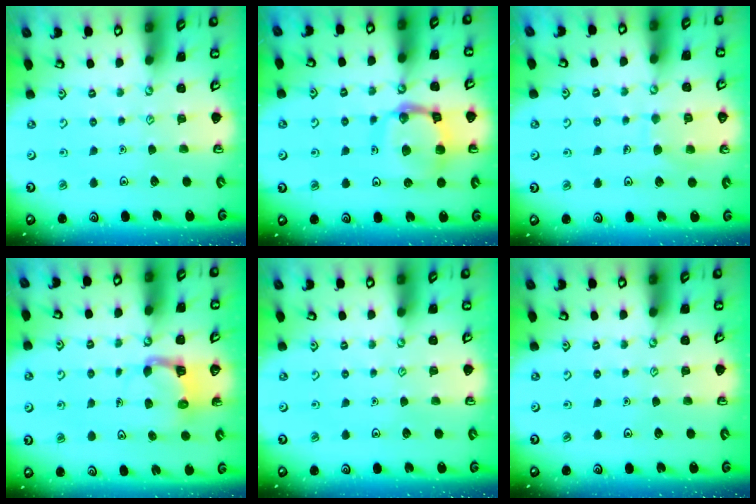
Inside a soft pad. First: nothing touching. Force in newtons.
{"total": 13.5, "press": 13.5, "slide": 1.4}
{"total": 7.1, "press": 7.1, "slide": 0.3}
{"total": 5.2, "press": 5.2, "slide": 0.4}
{"total": 0.0}
{"total": 0.0}